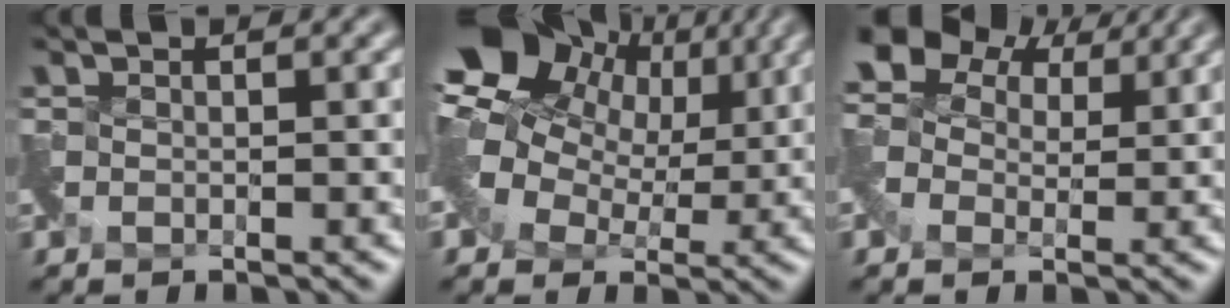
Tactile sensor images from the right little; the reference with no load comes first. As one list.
[{"total": 10.9, "force": [4.6, 7.3, 6.7], "torque": [-0.125, 0.027, 0.075]}, {"total": 6.6, "force": [2.4, 4.8, 3.9], "torque": [-0.093, 0.028, 0.041]}]